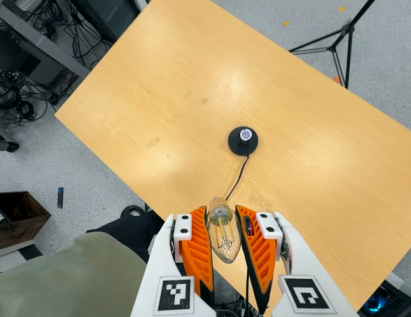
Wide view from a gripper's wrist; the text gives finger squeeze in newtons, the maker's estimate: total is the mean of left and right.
{"total": 21.1, "left": 23.0, "right": 19.1}